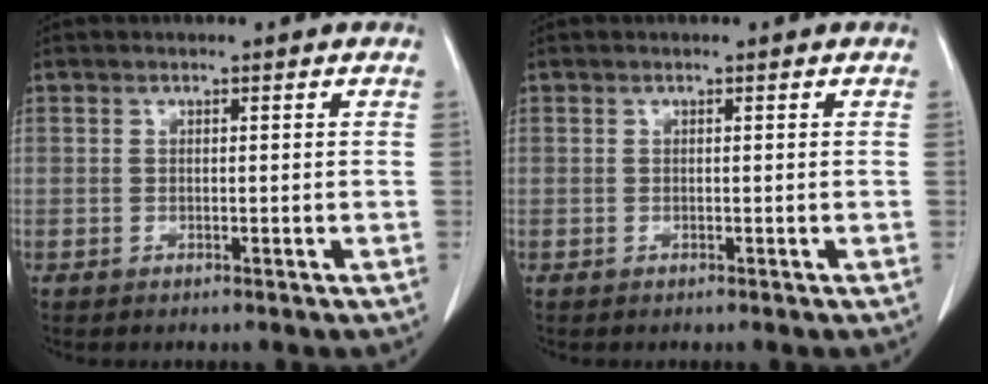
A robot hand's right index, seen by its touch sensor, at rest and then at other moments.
{"total": 0.0}